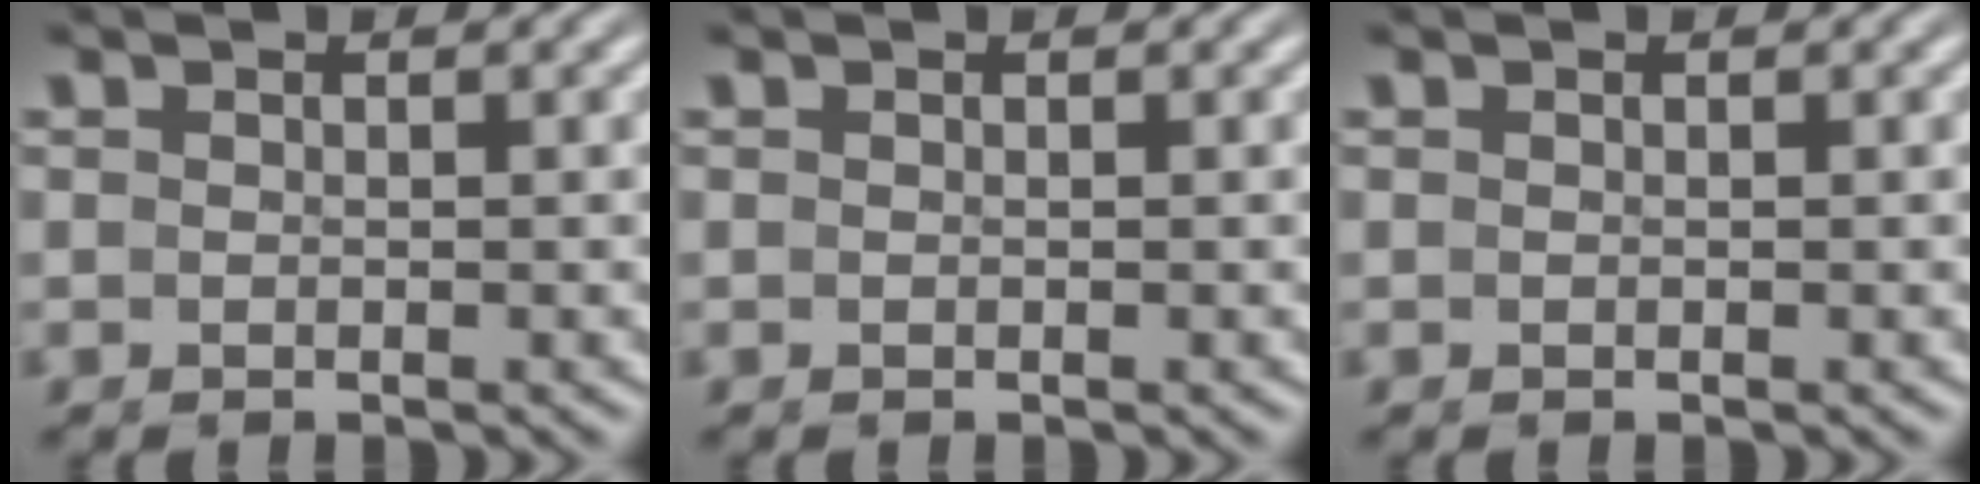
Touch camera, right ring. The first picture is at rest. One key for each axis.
{"total": 0.0}
{"total": 0.0}